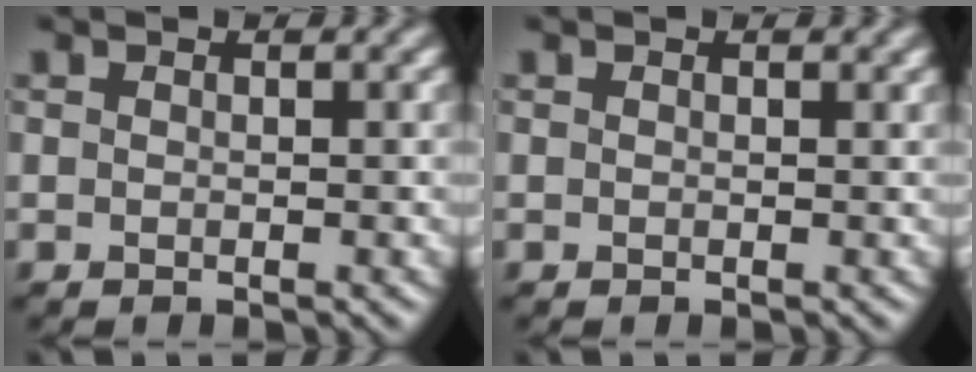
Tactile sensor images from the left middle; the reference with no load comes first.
{"total": 0.0}